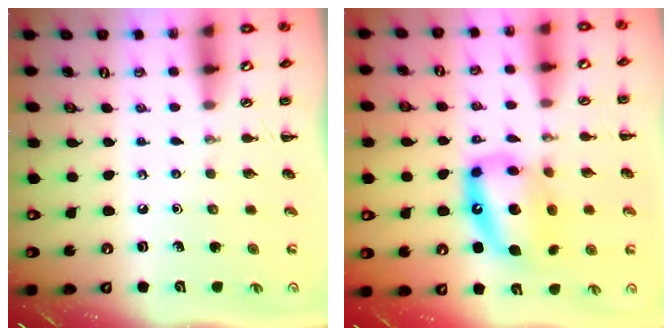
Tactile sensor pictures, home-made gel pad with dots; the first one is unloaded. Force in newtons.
{"total": 14.5, "press": 14.0, "slide": 3.9}